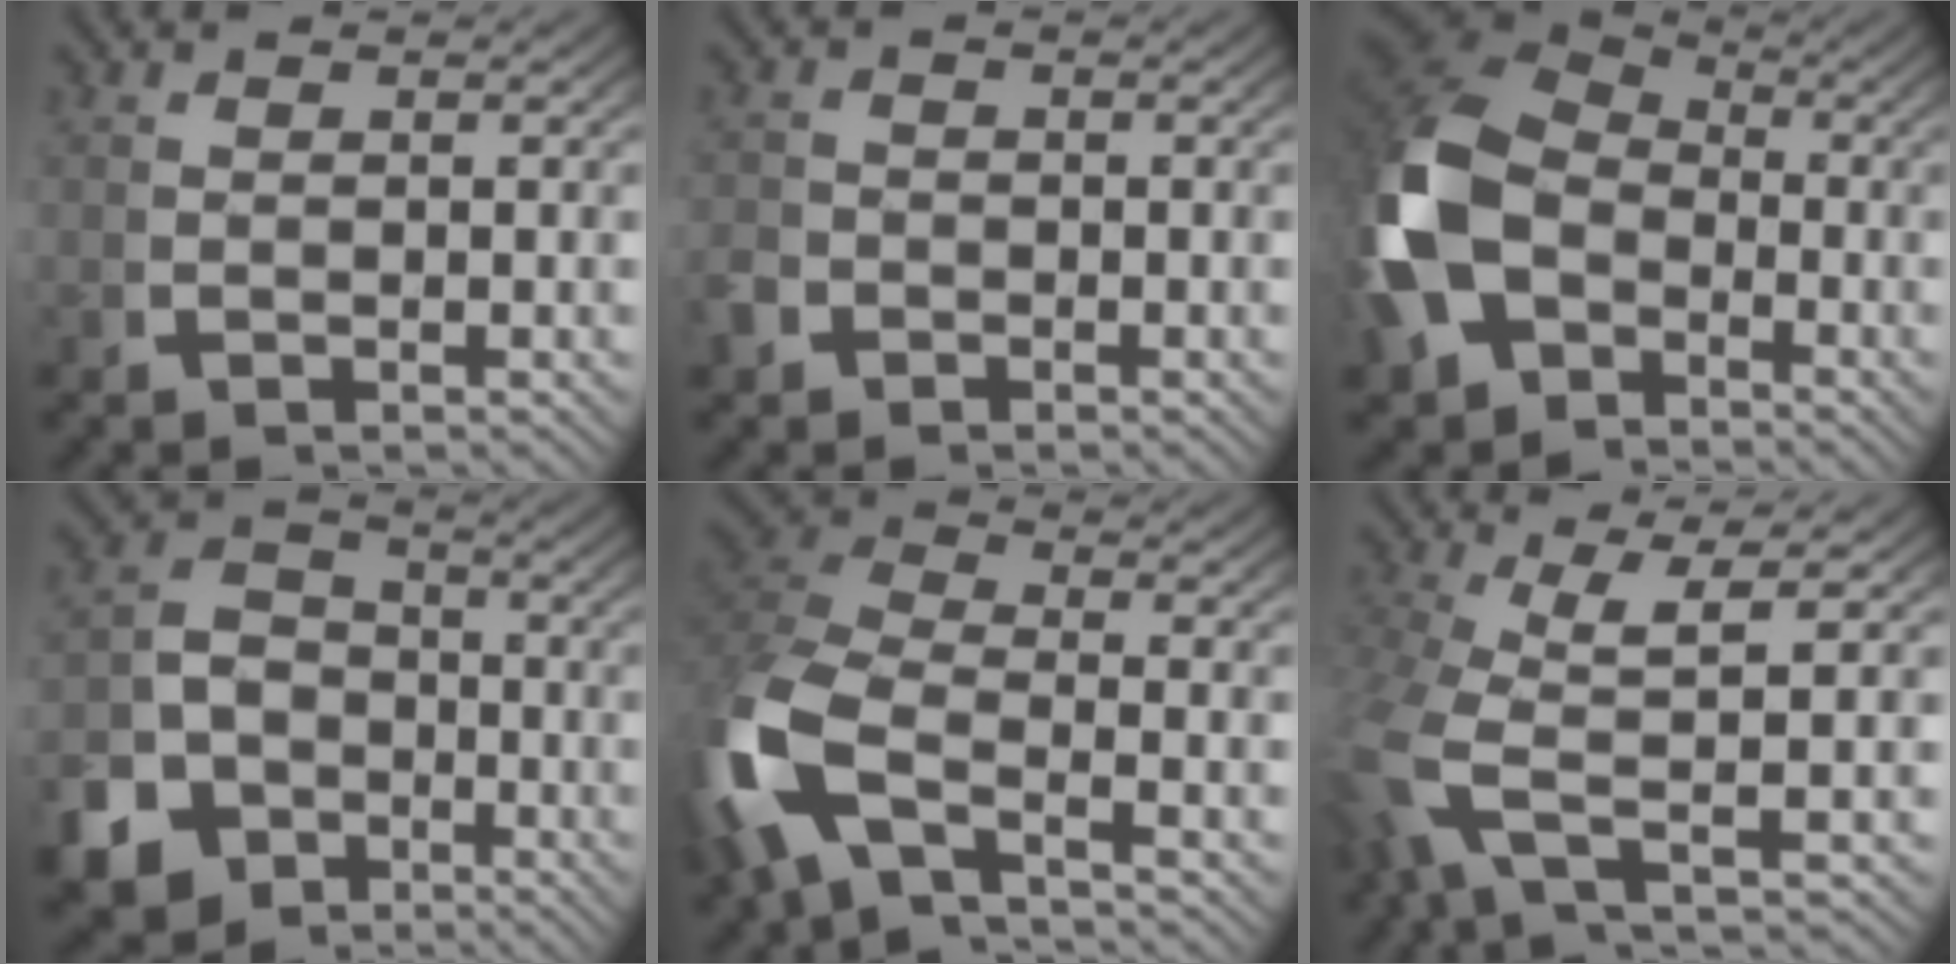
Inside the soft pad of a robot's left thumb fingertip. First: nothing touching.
{"total": 1.8, "force": [-1.2, 1.2, 0.4], "torque": [-0.011, -0.004, -0.024]}
{"total": 11.5, "force": [-0.8, 8.6, 7.6], "torque": [-0.193, -0.022, 0.002]}
{"total": 13.2, "force": [-5.5, 10.8, 5.3], "torque": [-0.094, -0.042, -0.094]}
{"total": 10.0, "force": [-1.7, 6.9, 7.0], "torque": [-0.191, -0.013, -0.028]}
{"total": 6.3, "force": [1.1, 2.0, 5.9], "torque": [-0.148, -0.007, 0.021]}